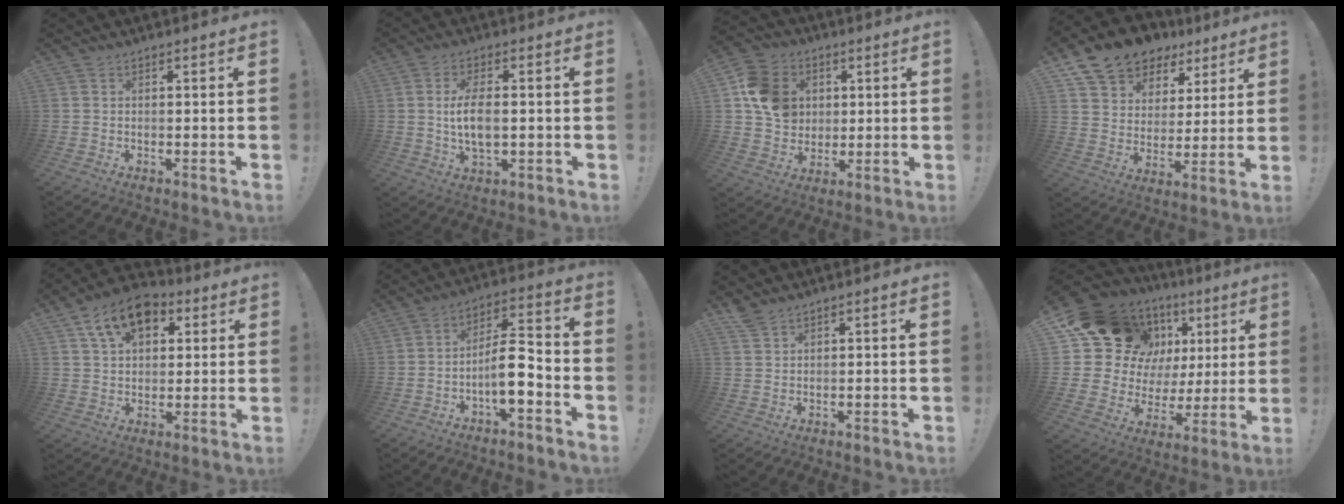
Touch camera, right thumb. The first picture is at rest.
{"total": 8.4, "force": [0.0, 4.0, 7.4], "torque": [-0.130, -0.005, -0.002]}
{"total": 13.9, "force": [3.2, 11.8, 6.6], "torque": [-0.096, 0.001, 0.068]}
{"total": 13.1, "force": [9.8, 7.9, 3.6], "torque": [-0.067, -0.074, 0.183]}
{"total": 13.5, "force": [6.4, 9.0, 7.8], "torque": [-0.122, -0.015, 0.119]}
{"total": 11.3, "force": [-3.7, 3.7, 10.0], "torque": [-0.165, 0.016, -0.066]}
{"total": 3.1, "force": [2.6, 1.1, 1.2], "torque": [-0.024, -0.014, 0.051]}
{"total": 19.1, "force": [10.6, 12.5, 9.7], "torque": [-0.149, -0.065, 0.216]}